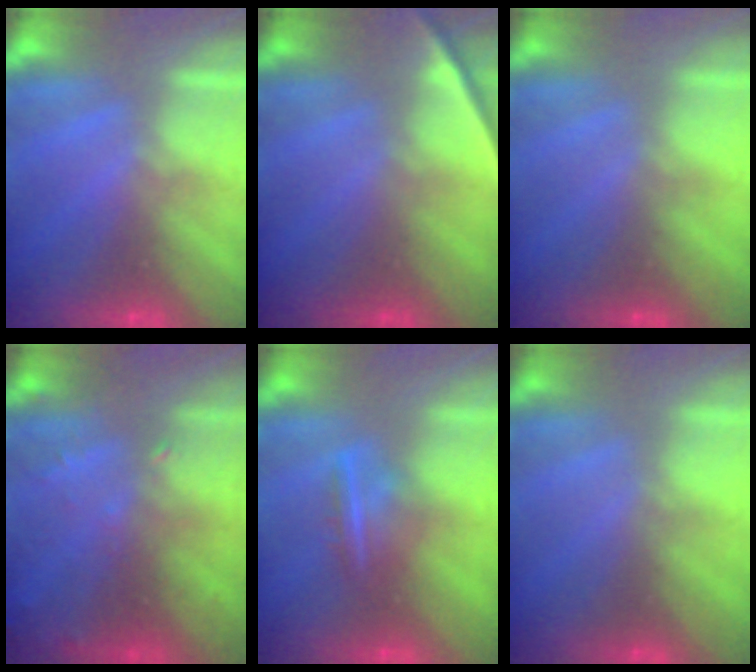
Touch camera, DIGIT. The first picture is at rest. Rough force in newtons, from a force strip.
{"total": 2.2}
{"total": 5.1}
{"total": 6.5}
{"total": 8.3}
{"total": 4.7}